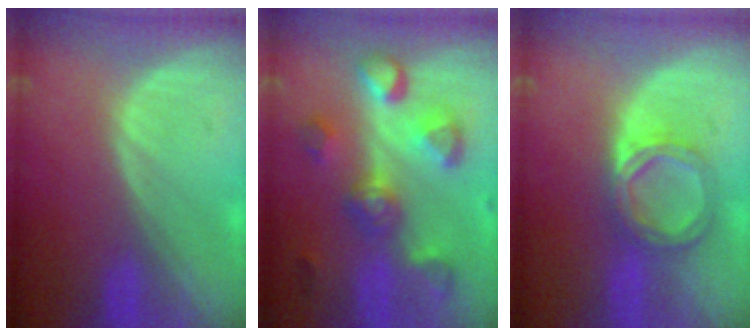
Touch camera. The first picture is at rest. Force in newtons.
{"total": 8.4, "press": 8.4, "slide": 0.7}
{"total": 5.5, "press": 5.2, "slide": 1.9}